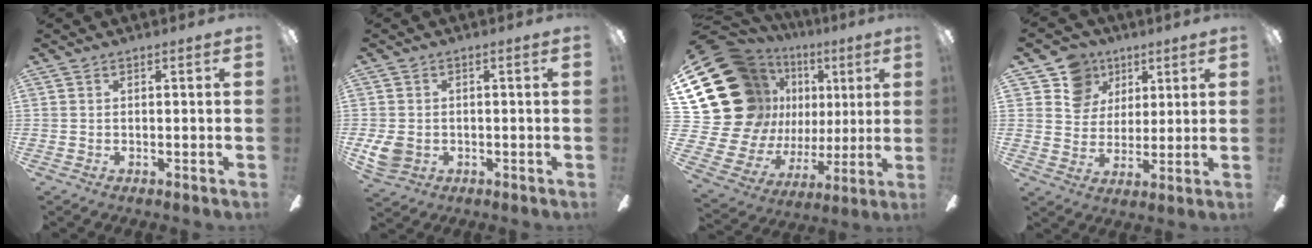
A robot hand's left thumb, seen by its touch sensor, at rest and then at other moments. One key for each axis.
{"total": 5.6, "fx": -0.8, "fy": 4.8, "fz": 2.9, "tx": -0.061, "ty": 0.008, "tz": -0.013}
{"total": 25.6, "fx": 8.5, "fy": 20.2, "fz": 13.4, "tx": -0.284, "ty": -0.077, "tz": 0.201}
{"total": 10.6, "fx": 5.8, "fy": 8.7, "fz": 1.8, "tx": -0.041, "ty": -0.032, "tz": 0.114}